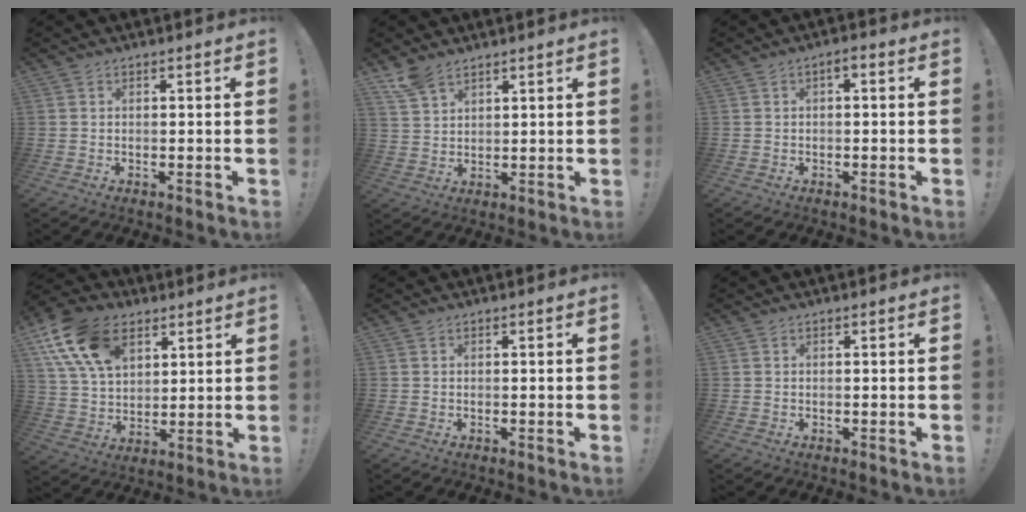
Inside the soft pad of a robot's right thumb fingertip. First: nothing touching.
{"total": 6.4, "force": [5.0, 2.9, 2.7], "torque": [-0.051, -0.022, 0.096]}
{"total": 1.7, "force": [-0.8, 0.4, 1.4], "torque": [-0.033, 0.011, -0.015]}
{"total": 17.7, "force": [9.0, 11.5, 10.0], "torque": [-0.190, -0.034, 0.169]}
{"total": 0.0}
{"total": 0.0}